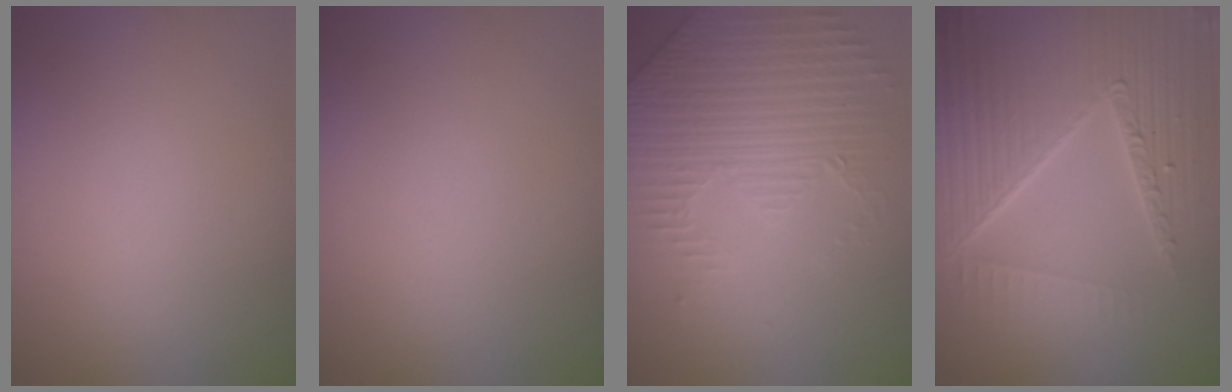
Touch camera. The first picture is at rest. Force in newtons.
{"total": 0.0}
{"total": 4.4, "press": 3.5, "slide": 2.6}
{"total": 8.5, "press": 6.0, "slide": 6.1}